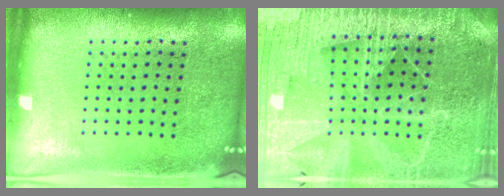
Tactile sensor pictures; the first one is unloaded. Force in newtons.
{"total": 4.9, "press": 4.5, "slide": 2.0}